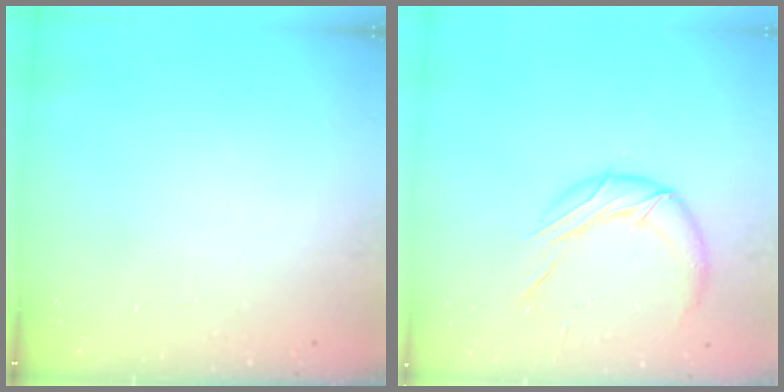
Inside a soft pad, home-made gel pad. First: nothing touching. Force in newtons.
{"total": 12.0, "press": 11.9, "slide": 0.7}